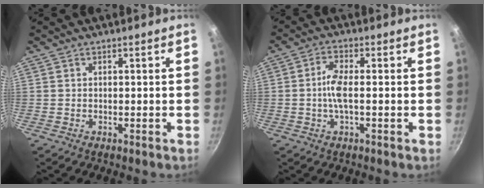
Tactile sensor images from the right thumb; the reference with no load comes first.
{"total": 4.8, "force": [-0.5, 1.3, 4.6], "torque": [-0.103, 0.010, -0.018]}